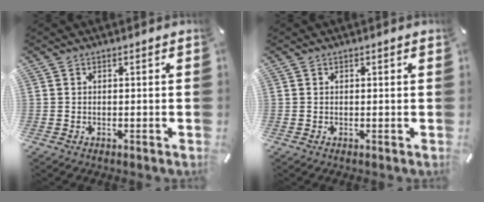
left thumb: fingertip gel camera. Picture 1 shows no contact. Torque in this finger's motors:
{"motor_torque": [-0.09, -0.35, 0.04, 0.08, -0.09]}